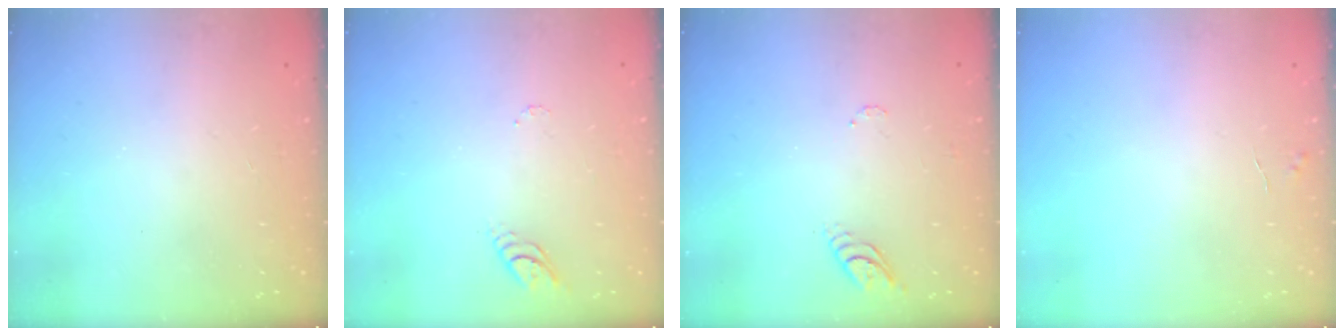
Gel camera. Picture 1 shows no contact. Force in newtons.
{"total": 3.4, "press": 3.4, "slide": 0.4}
{"total": 4.6, "press": 4.6, "slide": 0.5}
{"total": 2.8, "press": 2.8, "slide": 0.3}